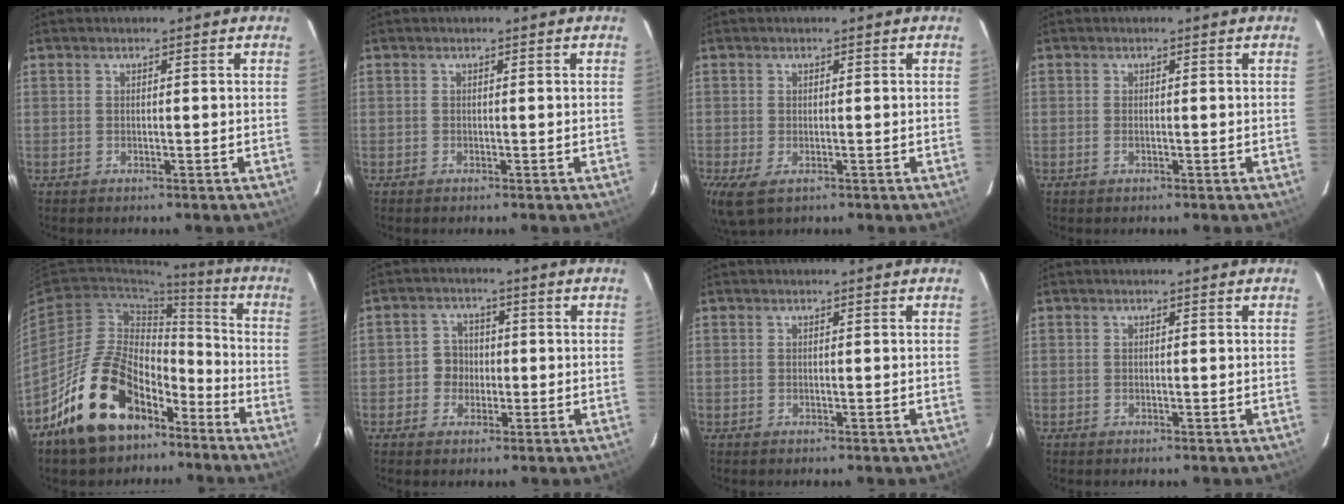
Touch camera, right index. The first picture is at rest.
{"total": 0.0}
{"total": 5.4, "force": [-2.3, 3.0, 3.8], "torque": [-0.081, -0.021, -0.037]}
{"total": 0.7, "force": [-0.3, 0.4, 0.6], "torque": [-0.012, 0.000, -0.005]}
{"total": 20.0, "force": [-12.5, 11.2, 10.8], "torque": [-0.210, 0.026, -0.189]}
{"total": 4.1, "force": [-1.1, 3.9, 0.9], "torque": [-0.007, 0.014, -0.021]}
{"total": 0.0}
{"total": 0.0}